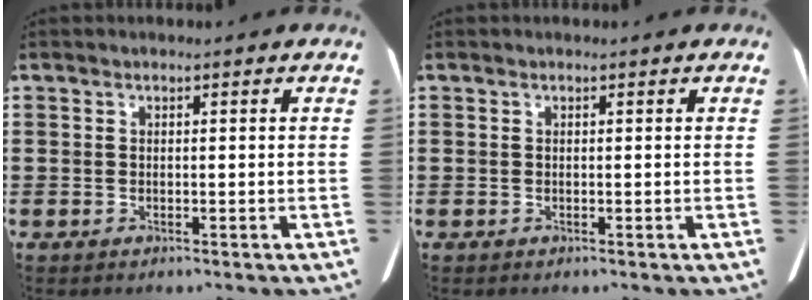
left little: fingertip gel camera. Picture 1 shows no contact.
{"total": 0.0}